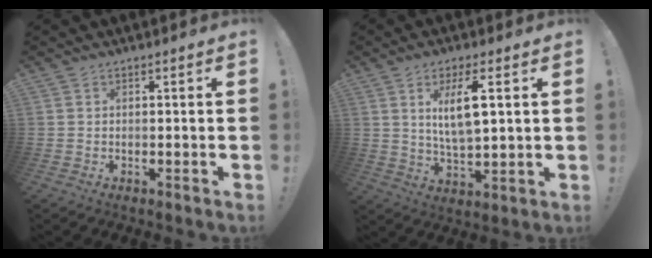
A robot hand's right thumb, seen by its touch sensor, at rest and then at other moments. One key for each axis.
{"total": 9.6, "fx": 3.1, "fy": 2.9, "fz": 8.6, "tx": -0.161, "ty": -0.008, "tz": 0.048}